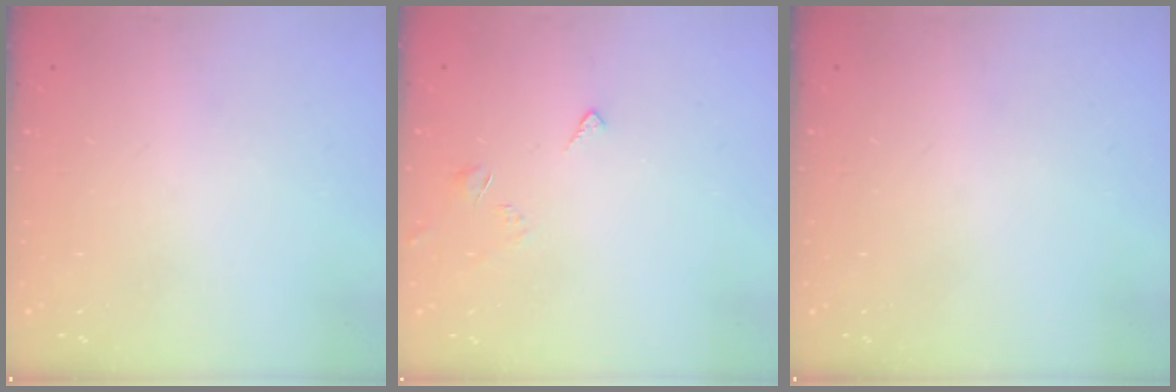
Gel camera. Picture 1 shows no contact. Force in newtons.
{"total": 2.5, "press": 2.4, "slide": 0.6}
{"total": 0.0}